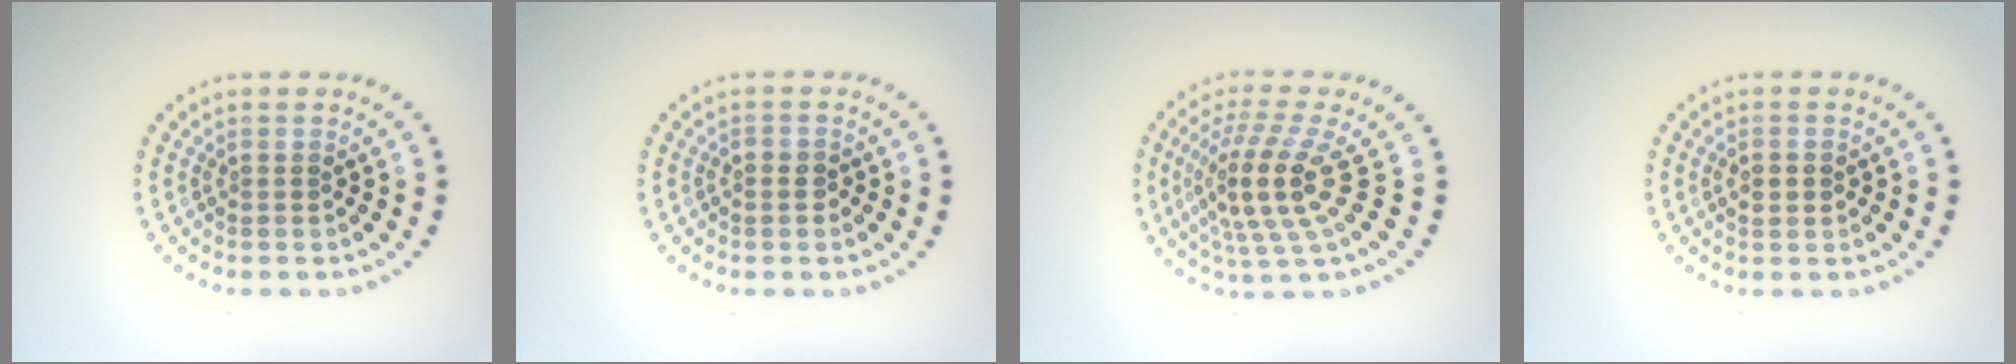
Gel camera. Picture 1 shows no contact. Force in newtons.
{"total": 0.8, "press": 0.7, "slide": 0.4}
{"total": 5.2, "press": 4.1, "slide": 3.2}
{"total": 1.9, "press": 1.9, "slide": 0.1}